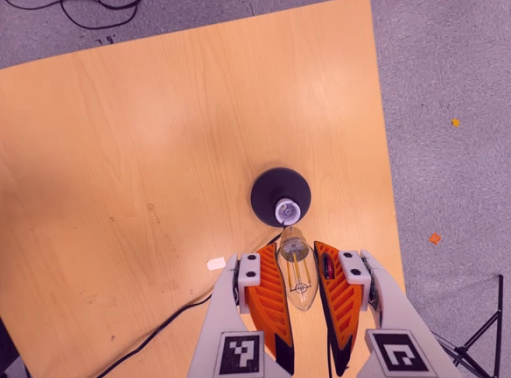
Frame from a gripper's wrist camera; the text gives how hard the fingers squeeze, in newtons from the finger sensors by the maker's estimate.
{"total": 19.4, "left": 21.9, "right": 17.0}